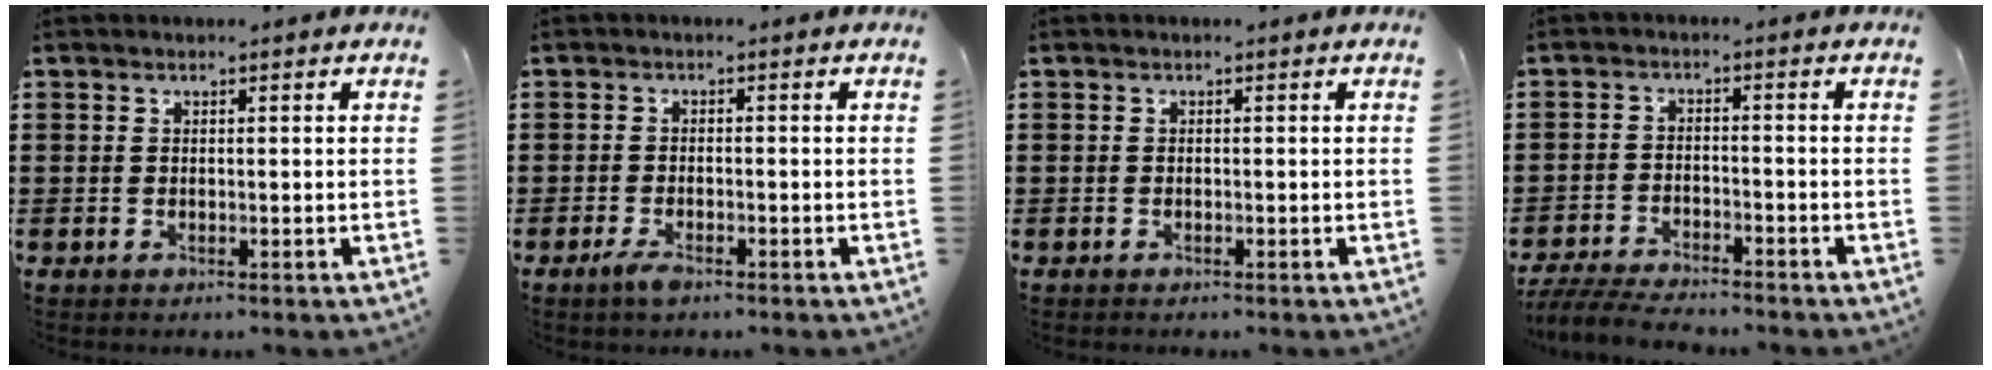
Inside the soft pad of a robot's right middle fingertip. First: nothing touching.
{"total": 2.2, "force": [-1.4, 0.7, 1.6], "torque": [-0.036, -0.003, -0.027]}
{"total": 0.0}
{"total": 4.8, "force": [-4.6, 0.4, 1.2], "torque": [-0.034, -0.006, -0.095]}